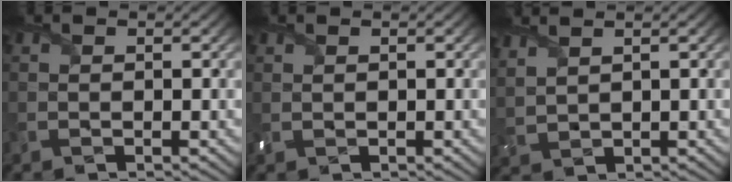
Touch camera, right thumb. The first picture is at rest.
{"total": 0.6, "force": [0.4, 0.3, 0.3], "torque": [-0.009, 0.001, 0.011]}
{"total": 3.4, "force": [2.7, 1.0, 1.9], "torque": [-0.053, 0.005, 0.058]}